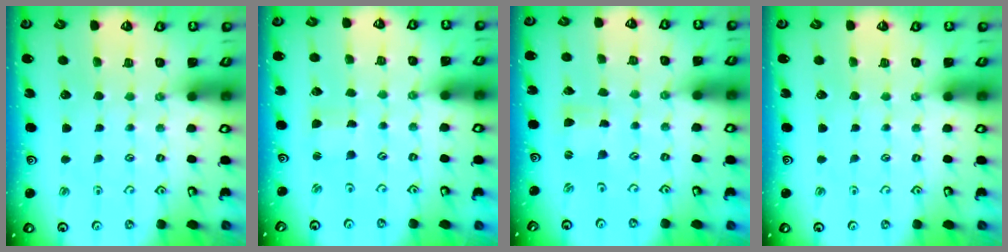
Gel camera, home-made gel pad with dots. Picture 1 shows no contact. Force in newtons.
{"total": 1.4, "press": 1.4, "slide": 0.1}
{"total": 0.0}
{"total": 0.0}